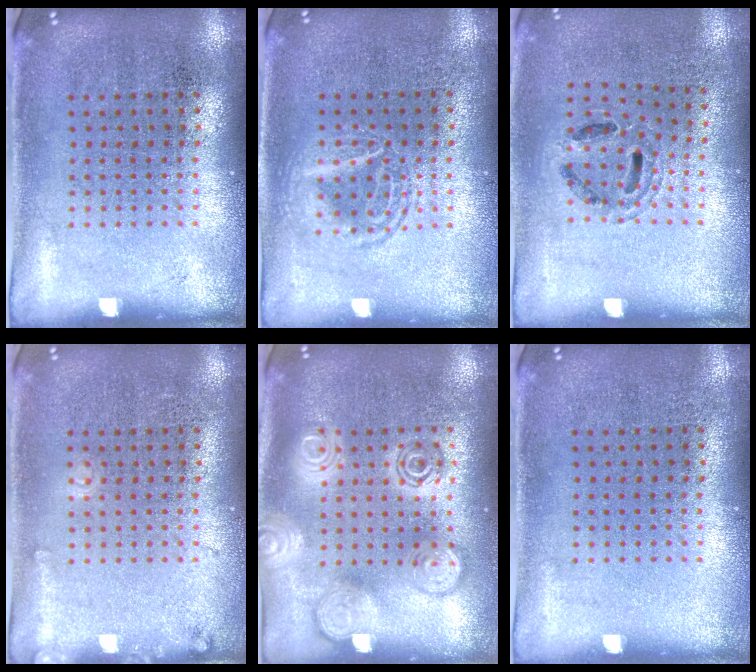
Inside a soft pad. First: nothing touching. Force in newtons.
{"total": 2.4, "press": 2.4, "slide": 0.2}
{"total": 0.9, "press": 0.9, "slide": 0.2}
{"total": 1.0, "press": 1.0, "slide": 0.1}
{"total": 2.9, "press": 2.8, "slide": 0.4}
{"total": 0.0}